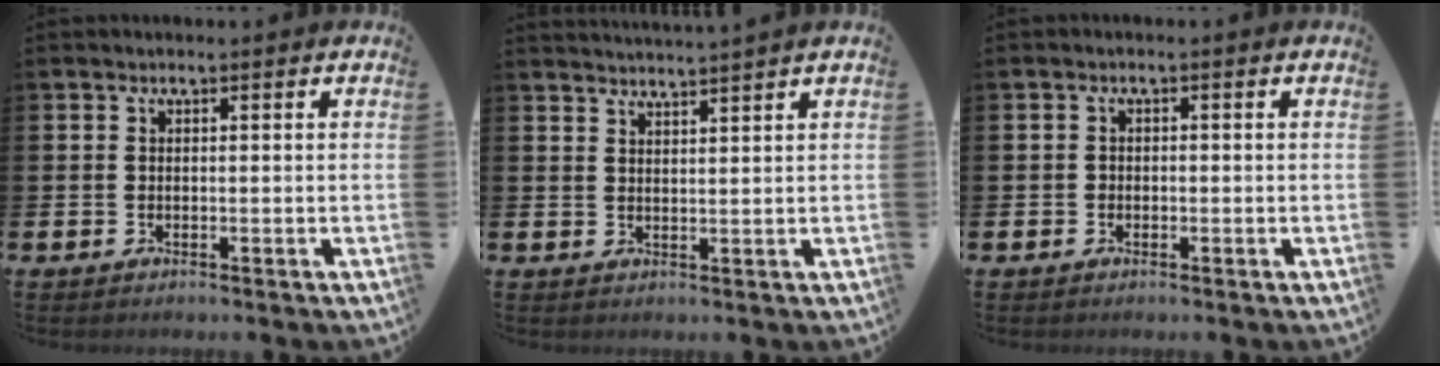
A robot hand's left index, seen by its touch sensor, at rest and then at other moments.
{"total": 2.6, "force": [2.5, -0.6, -0.3], "torque": [0.000, -0.015, 0.045]}
{"total": 0.8, "force": [-0.4, 0.7, 0.2], "torque": [-0.010, 0.005, -0.008]}